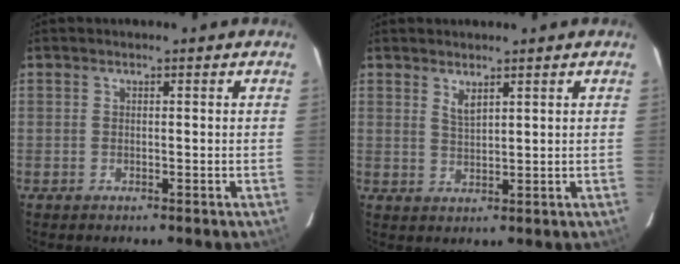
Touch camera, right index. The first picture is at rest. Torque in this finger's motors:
{"motor_torque": [-0.04, 0.05, 0.05, 0.05]}